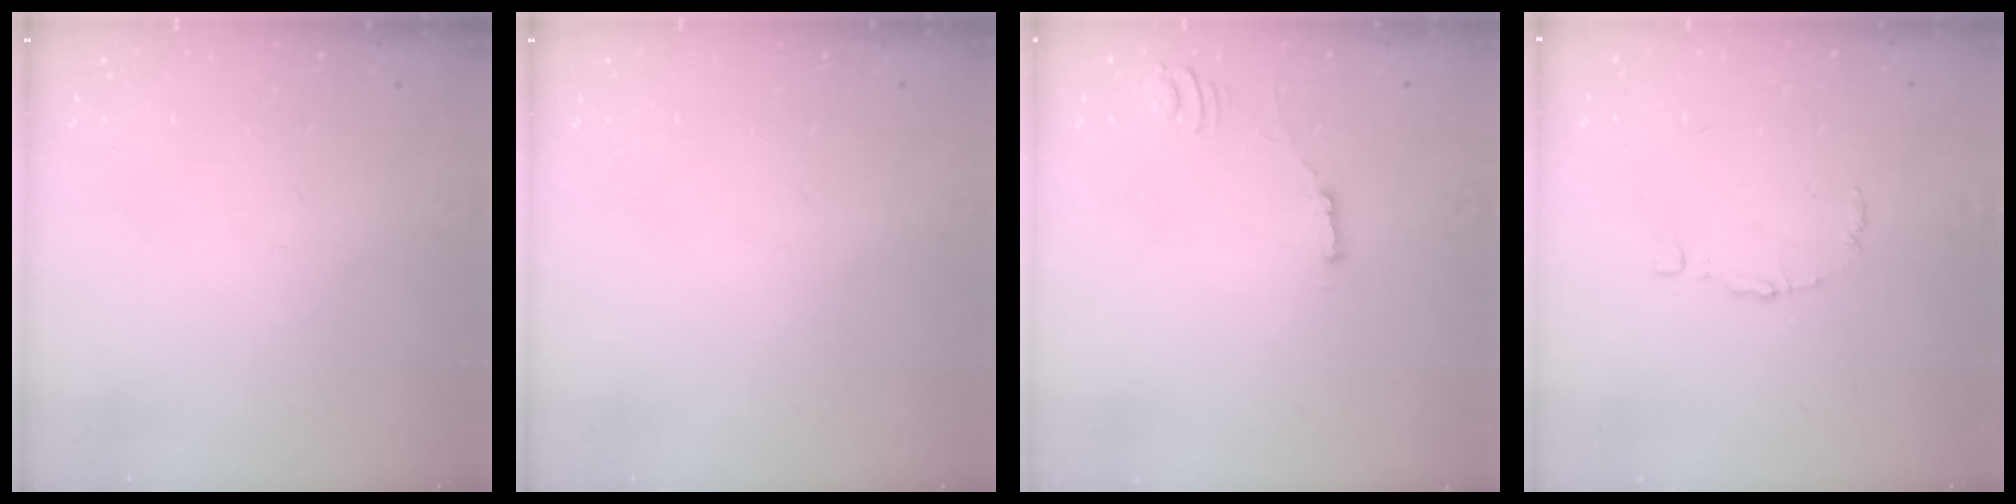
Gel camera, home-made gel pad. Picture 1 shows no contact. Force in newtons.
{"total": 0.0}
{"total": 0.9, "press": 0.9, "slide": 0.3}
{"total": 5.8, "press": 5.8, "slide": 0.5}